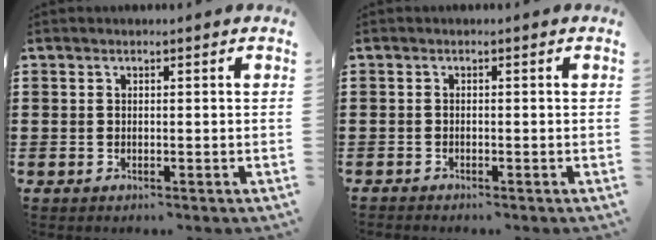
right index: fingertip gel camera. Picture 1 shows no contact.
{"total": 0.7, "force": [-0.7, 0.1, -0.1], "torque": [0.001, 0.000, -0.014]}